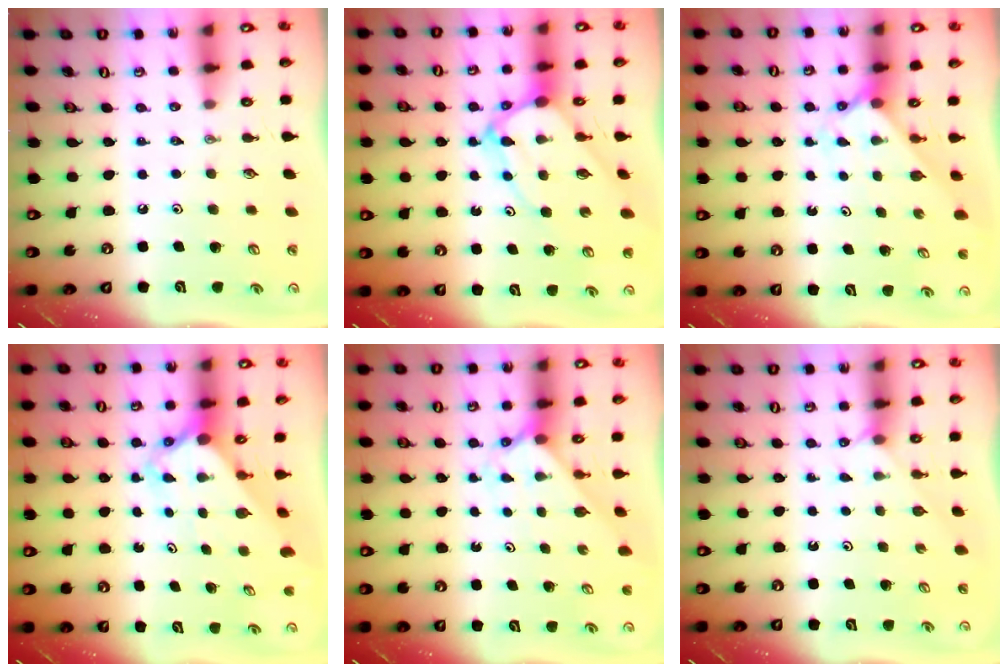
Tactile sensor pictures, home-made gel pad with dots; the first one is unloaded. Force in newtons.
{"total": 8.8, "press": 8.8, "slide": 1.0}
{"total": 2.1, "press": 2.1, "slide": 0.2}
{"total": 3.0, "press": 3.0, "slide": 0.1}
{"total": 2.3, "press": 2.3, "slide": 0.2}
{"total": 1.8, "press": 1.7, "slide": 0.4}